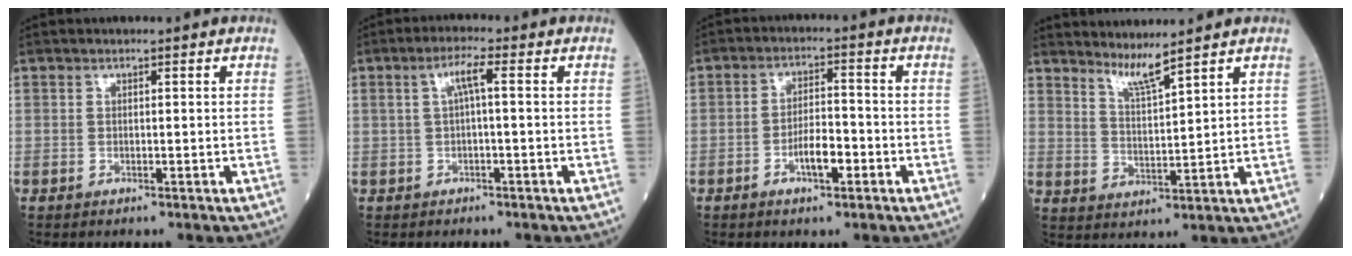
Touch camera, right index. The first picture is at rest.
{"total": 3.4, "force": [0.6, 0.3, 3.3], "torque": [-0.063, 0.013, 0.012]}
{"total": 4.8, "force": [-2.1, 1.5, 4.0], "torque": [-0.073, 0.006, -0.038]}
{"total": 4.0, "force": [3.6, -1.0, 1.5], "torque": [-0.035, -0.020, 0.074]}